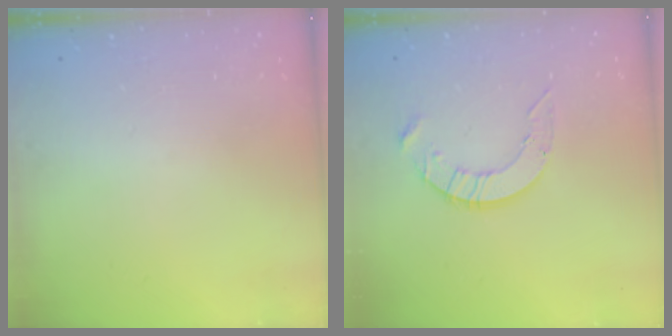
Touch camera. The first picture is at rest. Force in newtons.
{"total": 7.0, "press": 7.0, "slide": 0.4}